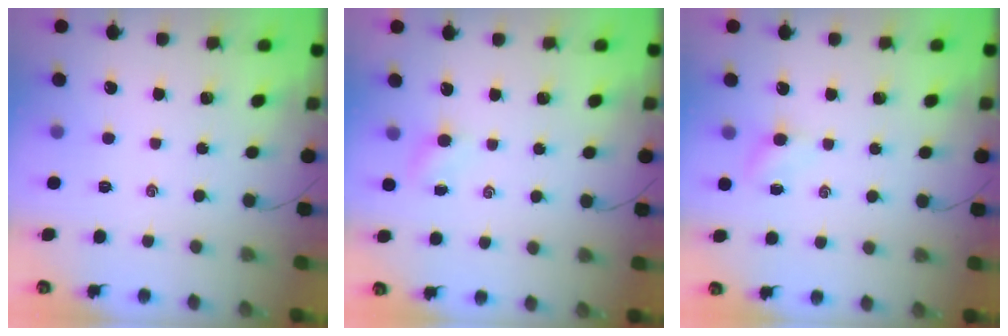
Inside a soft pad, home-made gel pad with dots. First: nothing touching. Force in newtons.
{"total": 3.2, "press": 3.0, "slide": 1.1}
{"total": 3.6, "press": 3.4, "slide": 1.1}